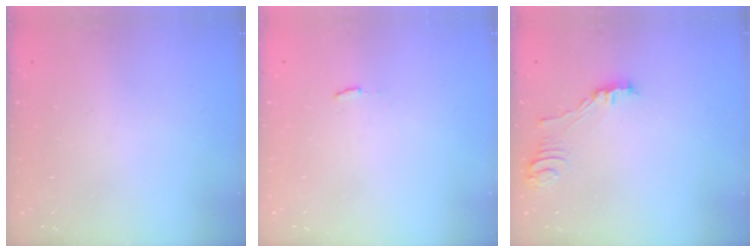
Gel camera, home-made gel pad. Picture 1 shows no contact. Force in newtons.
{"total": 2.9, "press": 2.9, "slide": 0.3}
{"total": 3.4, "press": 3.4, "slide": 0.3}